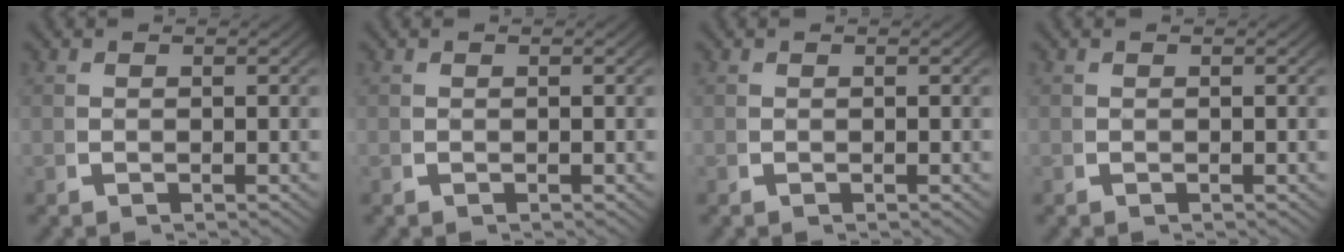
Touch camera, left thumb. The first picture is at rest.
{"total": 0.0}
{"total": 0.0}
{"total": 0.0}